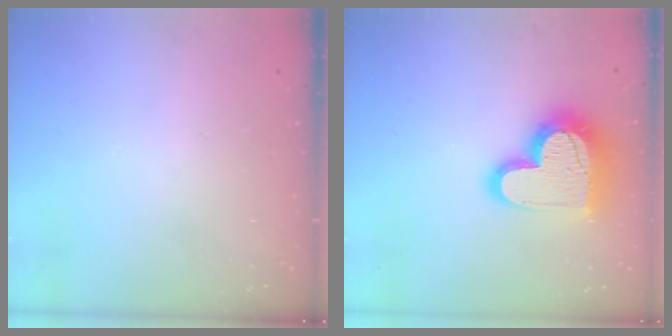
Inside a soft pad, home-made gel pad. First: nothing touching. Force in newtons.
{"total": 21.1, "press": 21.0, "slide": 1.9}